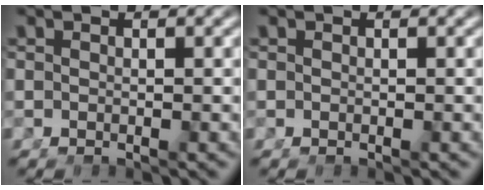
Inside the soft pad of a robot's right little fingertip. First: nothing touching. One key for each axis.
{"total": 0.0}